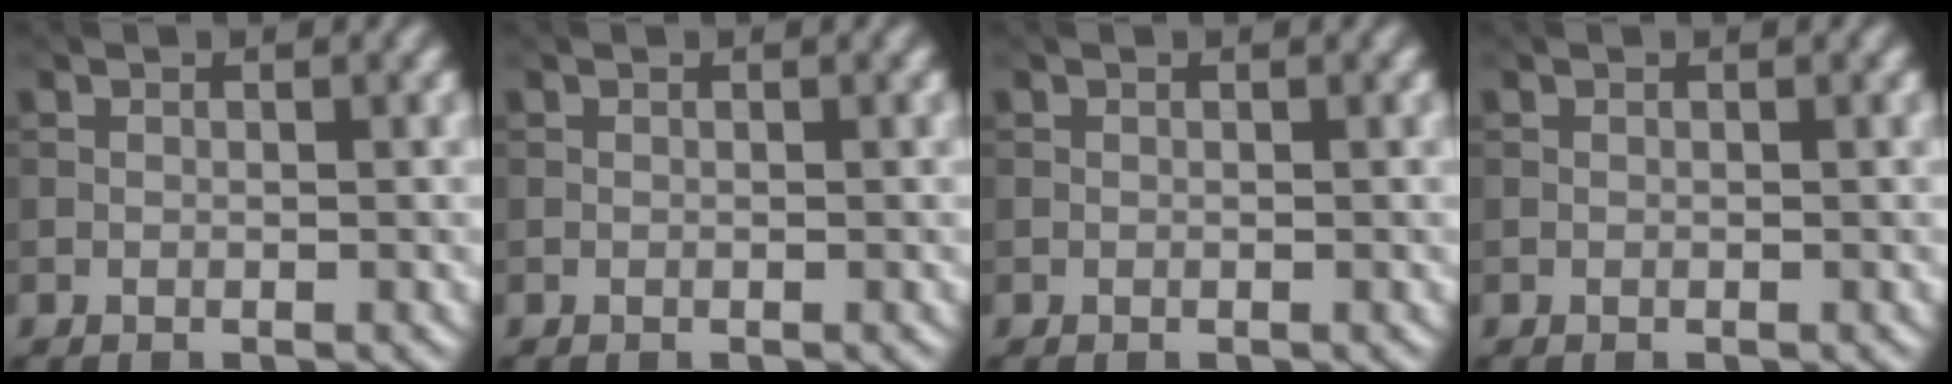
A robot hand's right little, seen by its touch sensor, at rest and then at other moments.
{"total": 0.0}
{"total": 0.0}
{"total": 0.0}